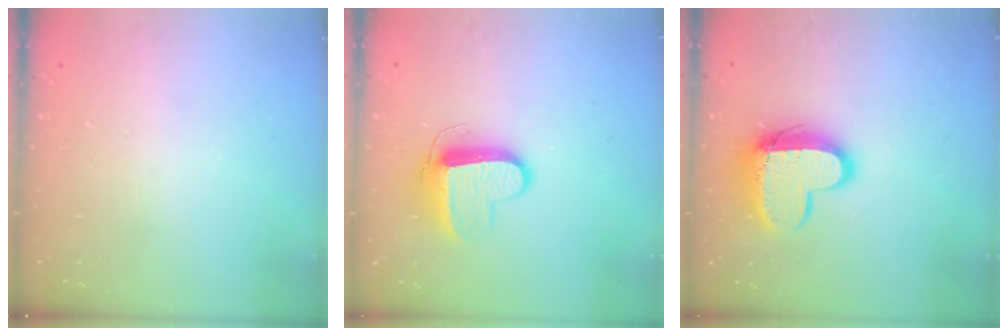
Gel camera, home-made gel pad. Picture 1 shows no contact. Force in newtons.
{"total": 10.5, "press": 10.5, "slide": 0.8}
{"total": 12.7, "press": 12.7, "slide": 0.9}